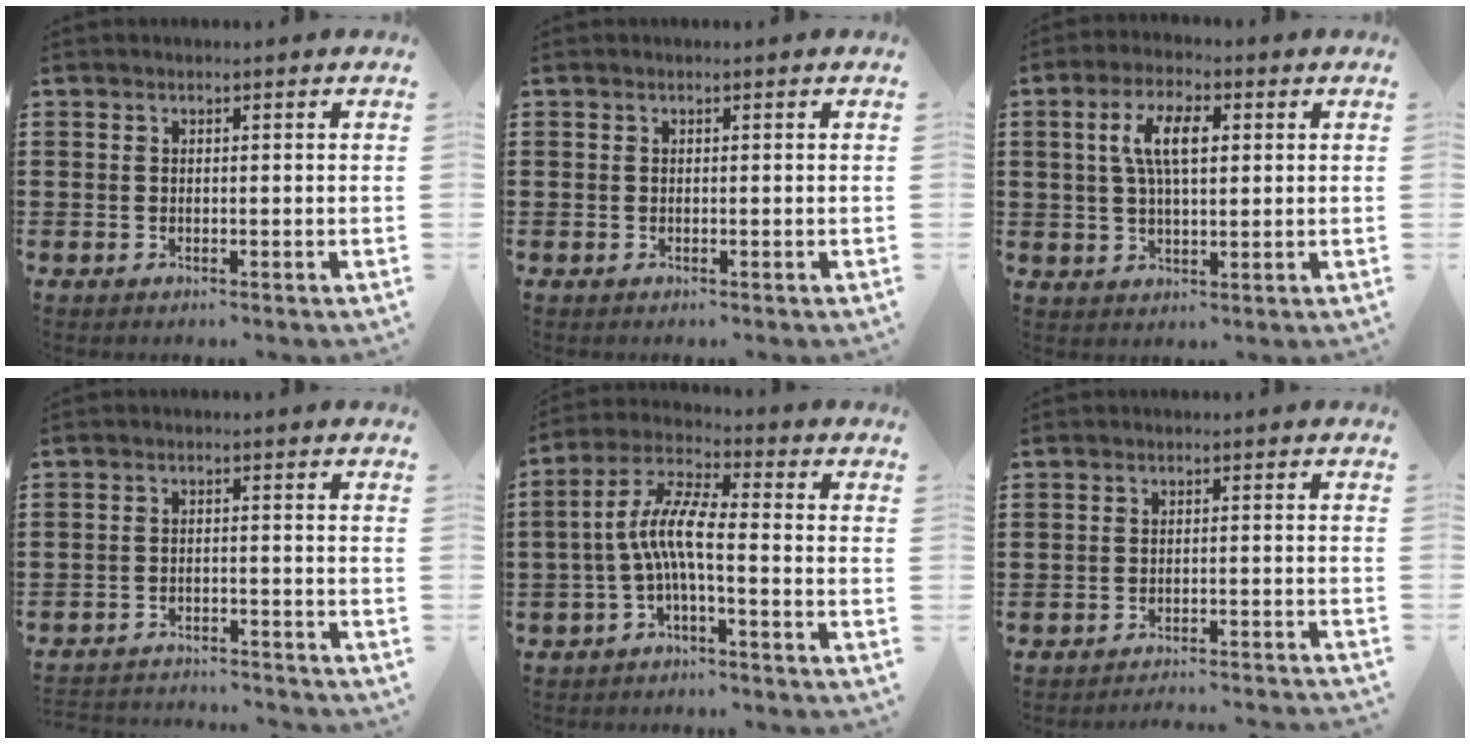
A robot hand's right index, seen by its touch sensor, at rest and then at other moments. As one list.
[{"total": 0.0}, {"total": 6.9, "force": [1.5, 2.8, 6.1], "torque": [-0.131, 0.011, 0.021]}, {"total": 2.8, "force": [-2.8, 0.1, 0.1], "torque": [-0.008, 0.000, -0.059]}, {"total": 7.5, "force": [-1.7, 1.6, 7.1], "torque": [-0.156, -0.008, -0.036]}, {"total": 2.3, "force": [-2.3, -0.3, 0.2], "torque": [-0.008, 0.000, -0.049]}]